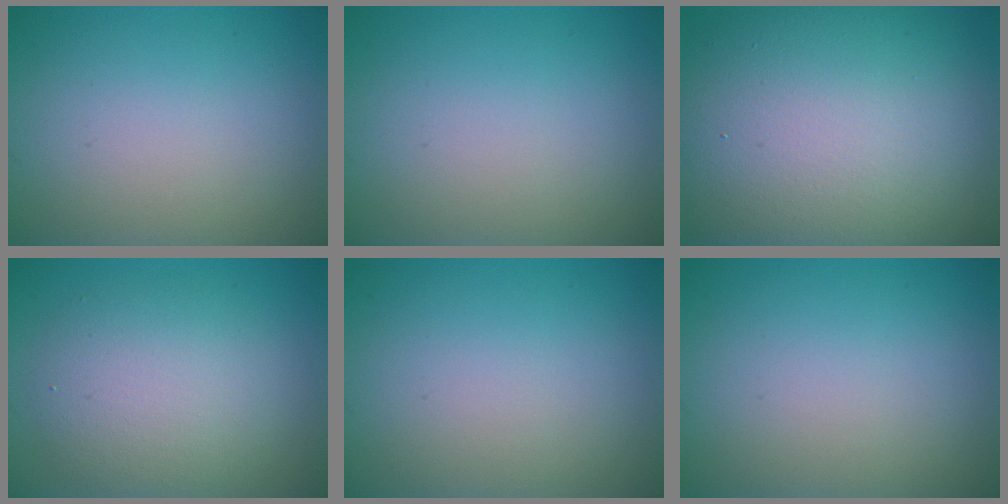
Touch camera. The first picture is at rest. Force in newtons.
{"total": 0.0}
{"total": 15.4, "press": 15.4, "slide": 0.8}
{"total": 5.2, "press": 5.2, "slide": 0.5}
{"total": 0.0}
{"total": 0.0}